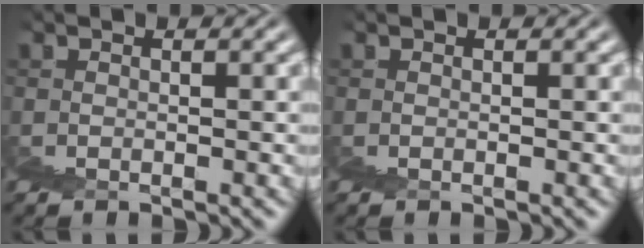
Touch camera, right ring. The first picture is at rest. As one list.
[{"total": 0.0}]